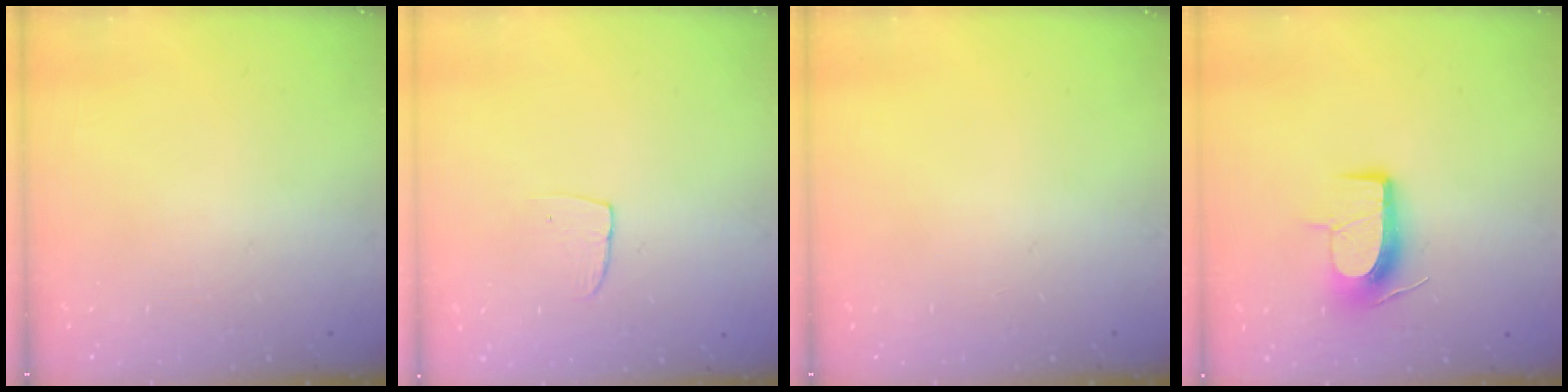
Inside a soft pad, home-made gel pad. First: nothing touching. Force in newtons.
{"total": 4.9, "press": 4.8, "slide": 0.4}
{"total": 0.0}
{"total": 10.9, "press": 10.9, "slide": 0.2}